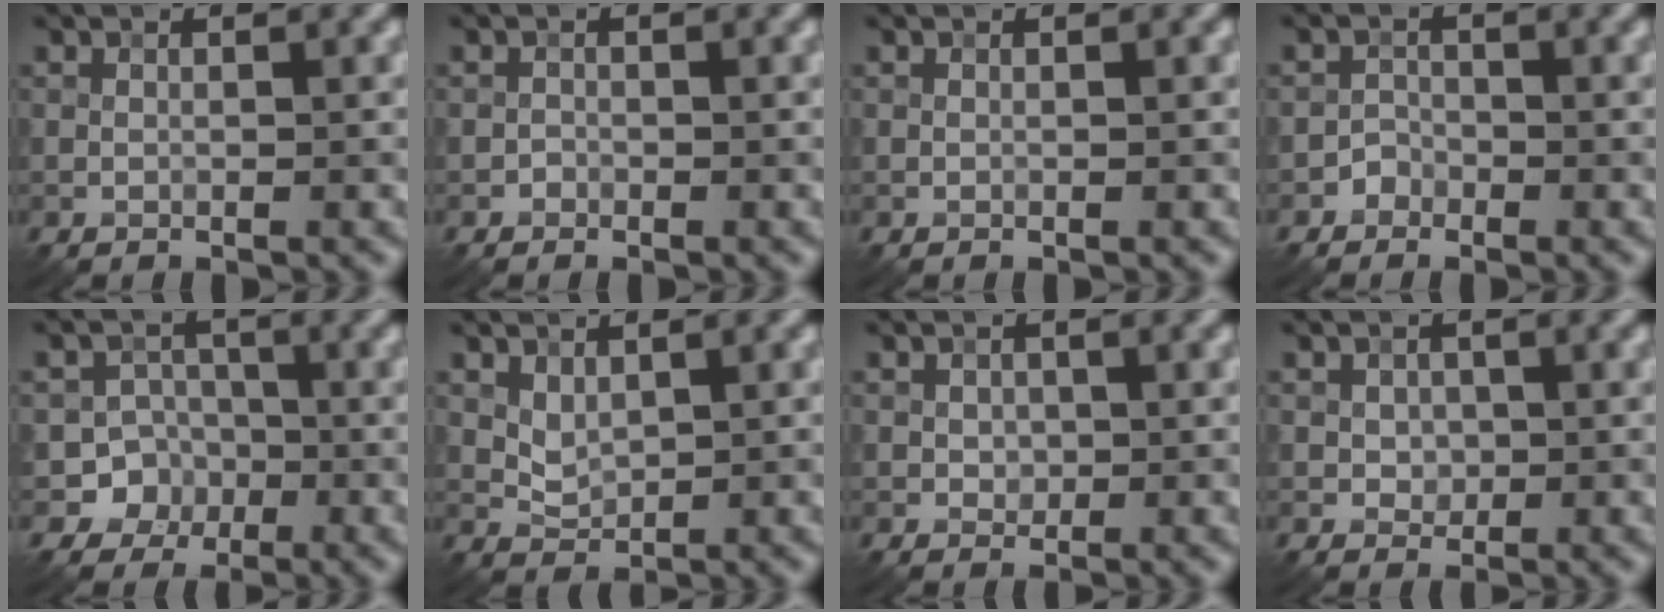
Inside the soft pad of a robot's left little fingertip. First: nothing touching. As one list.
[{"total": 0.6, "force": [-0.3, 0.5, -0.1], "torque": [0.006, -0.001, -0.006]}, {"total": 0.0}, {"total": 1.1, "force": [-0.7, 0.8, 0.0], "torque": [0.009, 0.006, -0.013]}, {"total": 4.7, "force": [-1.7, 4.3, 0.4], "torque": [0.034, 0.003, -0.044]}, {"total": 1.6, "force": [0.8, 1.1, 0.9], "torque": [-0.018, -0.004, 0.021]}, {"total": 1.1, "force": [0.1, 1.0, 0.5], "torque": [-0.008, -0.003, 0.002]}, {"total": 1.5, "force": [0.2, 1.3, 0.7], "torque": [-0.011, -0.003, 0.003]}]